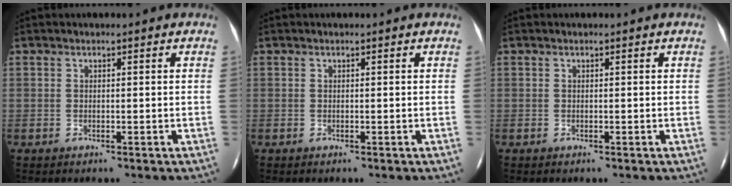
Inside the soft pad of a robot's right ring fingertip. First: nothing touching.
{"total": 0.0}
{"total": 0.0}